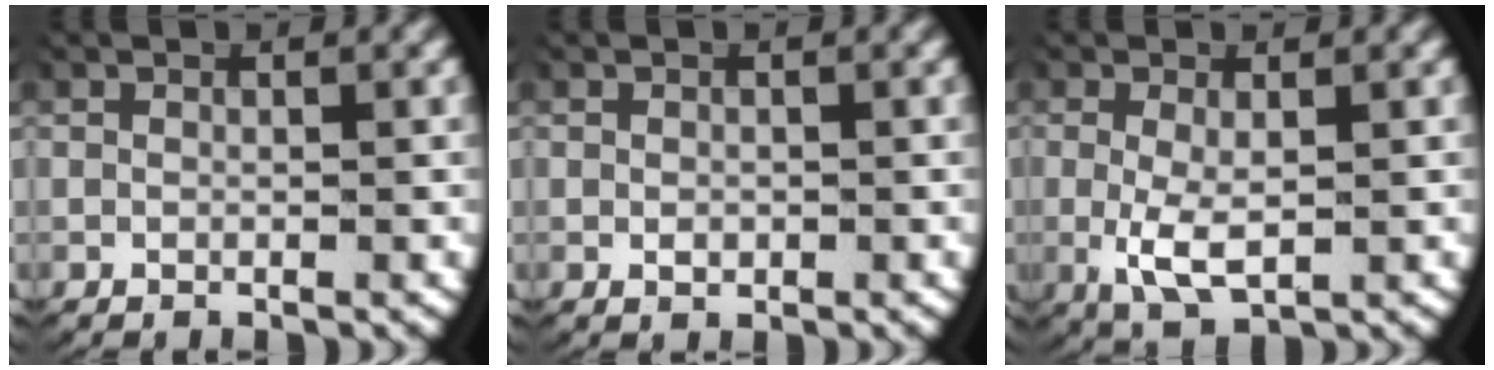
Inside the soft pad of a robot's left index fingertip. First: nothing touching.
{"total": 0.7, "force": [-0.3, 0.4, 0.4], "torque": [-0.018, -0.013, 0.003]}
{"total": 4.1, "force": [-0.8, 2.2, 3.4], "torque": [-0.082, -0.022, -0.001]}